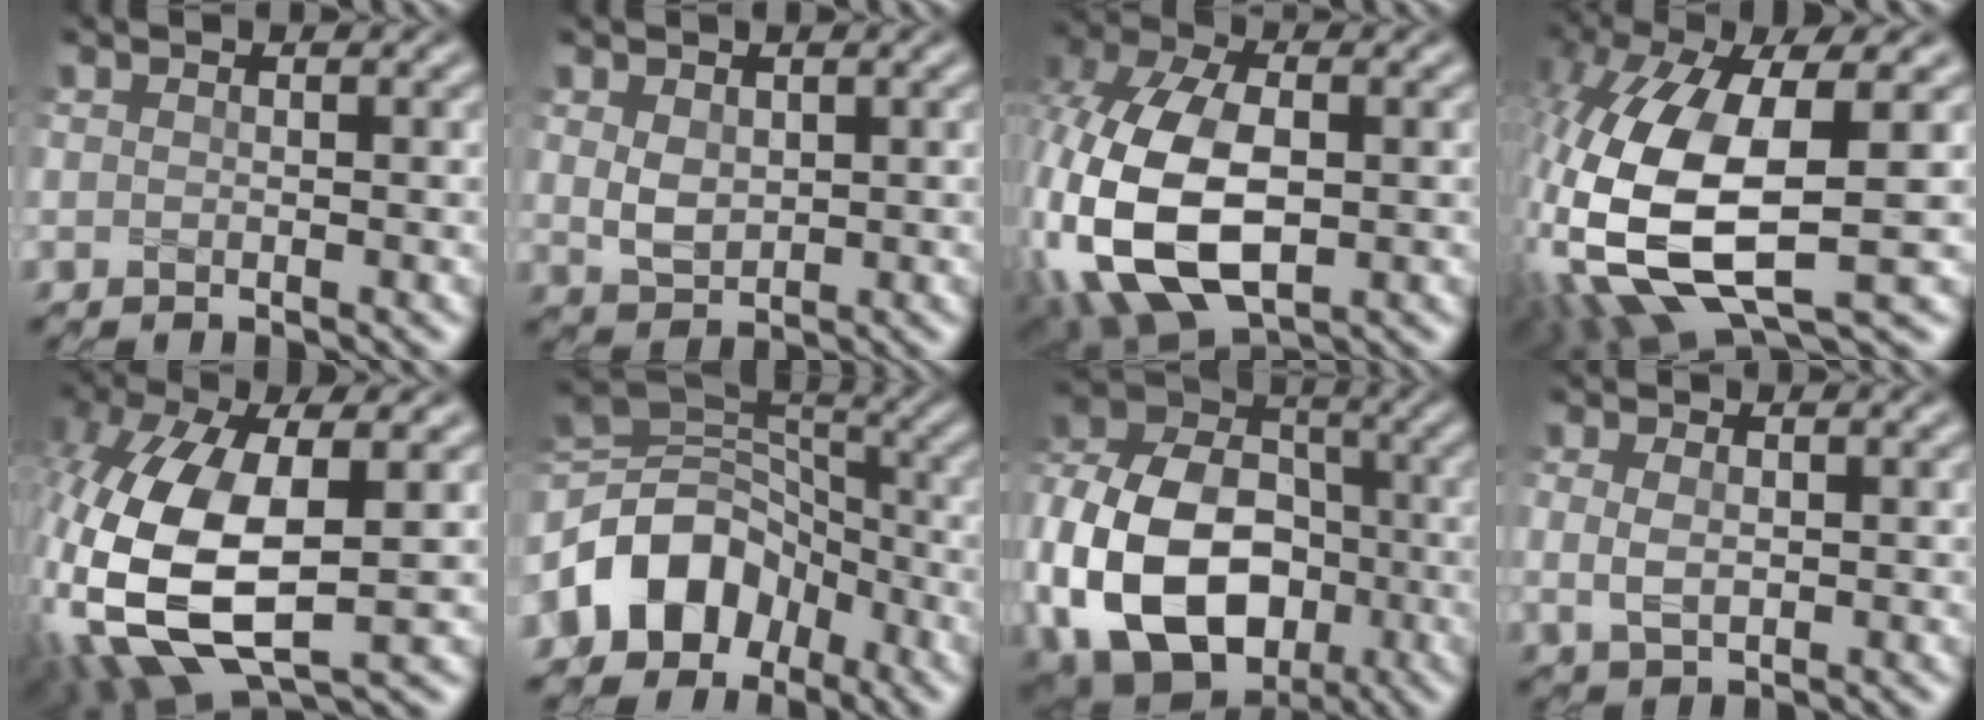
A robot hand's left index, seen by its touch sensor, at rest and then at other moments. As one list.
[{"total": 2.5, "force": [0.6, 1.8, 1.7], "torque": [-0.037, -0.002, 0.017]}, {"total": 13.0, "force": [-1.6, 8.4, 9.8], "torque": [-0.250, -0.030, -0.020]}, {"total": 13.7, "force": [-2.2, 5.9, 12.2], "torque": [-0.286, -0.022, -0.035]}, {"total": 13.0, "force": [-1.4, 6.5, 11.2], "torque": [-0.272, -0.014, -0.023]}, {"total": 8.2, "force": [-3.8, 6.2, 3.9], "torque": [-0.052, 0.013, -0.083]}, {"total": 16.8, "force": [-4.6, 12.4, 10.4], "torque": [-0.219, -0.021, -0.084]}, {"total": 2.2, "force": [0.2, 1.3, 1.7], "torque": [-0.039, -0.001, 0.006]}]